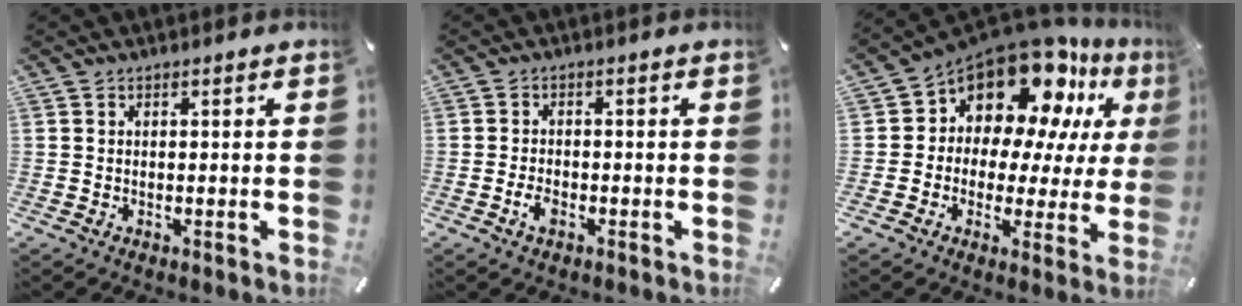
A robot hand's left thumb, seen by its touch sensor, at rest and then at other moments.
{"total": 2.6, "force": [-1.5, 1.5, 1.6], "torque": [-0.042, 0.000, -0.030]}
{"total": 15.7, "force": [11.3, 8.6, 6.7], "torque": [-0.124, -0.100, 0.198]}